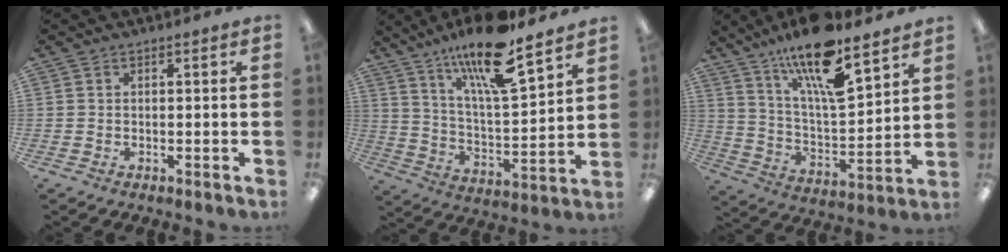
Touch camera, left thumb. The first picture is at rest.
{"total": 18.5, "force": [13.9, 4.1, 11.5], "torque": [-0.205, -0.081, 0.232]}
{"total": 18.7, "force": [13.4, 5.4, 11.9], "torque": [-0.210, -0.078, 0.226]}